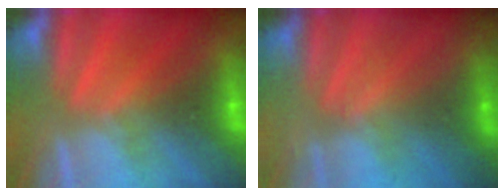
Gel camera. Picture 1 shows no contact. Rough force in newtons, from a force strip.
{"total": 2.3}